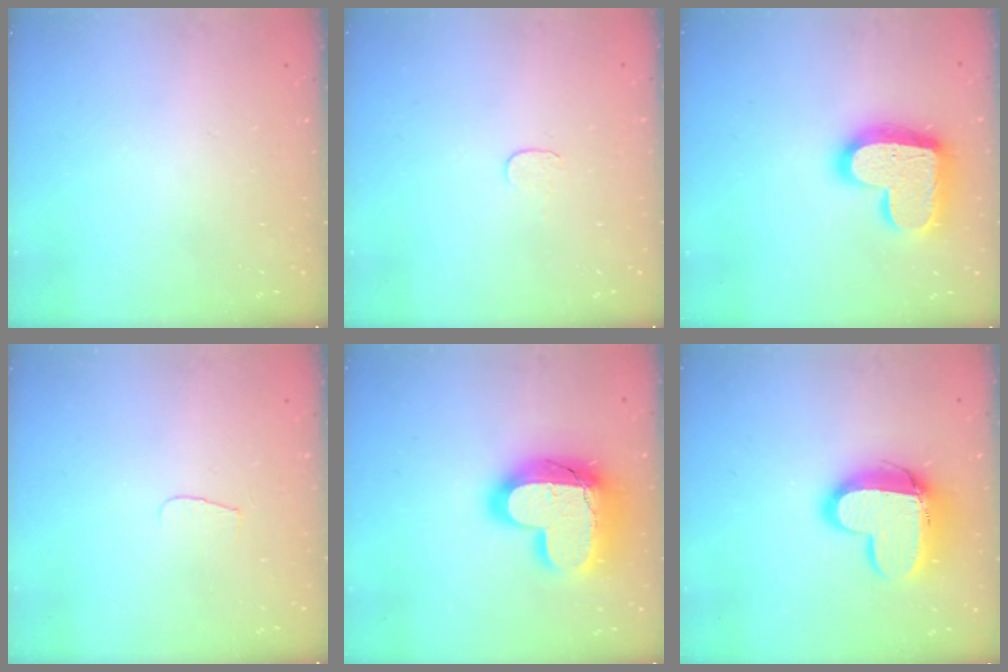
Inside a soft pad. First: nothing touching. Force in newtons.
{"total": 3.7, "press": 3.7, "slide": 0.4}
{"total": 19.5, "press": 19.5, "slide": 1.4}
{"total": 3.6, "press": 3.6, "slide": 0.4}
{"total": 22.3, "press": 22.3, "slide": 1.5}
{"total": 14.8, "press": 14.7, "slide": 1.2}